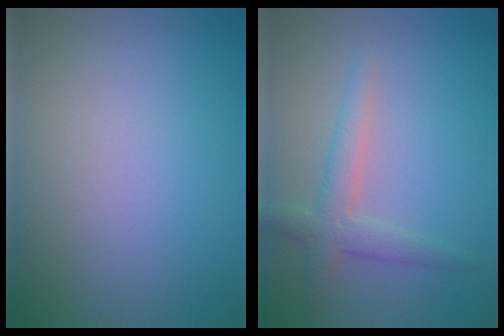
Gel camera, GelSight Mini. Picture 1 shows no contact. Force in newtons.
{"total": 2.7, "press": 2.7, "slide": 0.1}